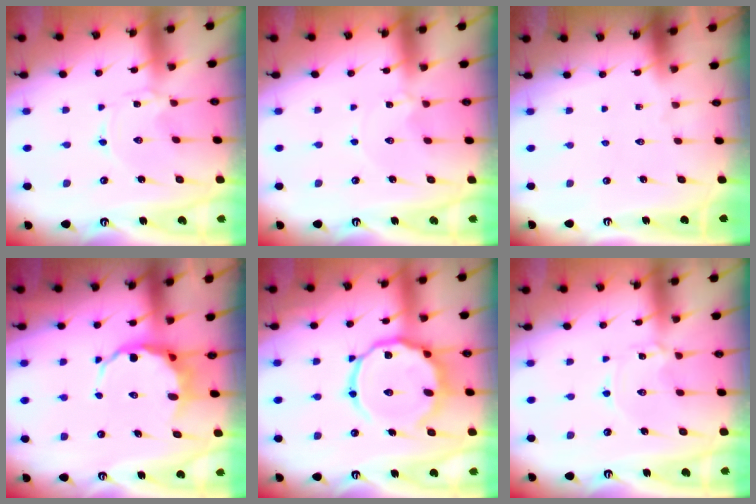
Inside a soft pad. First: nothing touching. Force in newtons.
{"total": 0.6, "press": 0.5, "slide": 0.2}
{"total": 0.0}
{"total": 6.9, "press": 6.6, "slide": 1.7}
{"total": 15.5, "press": 15.4, "slide": 1.4}
{"total": 0.9, "press": 0.9, "slide": 0.1}